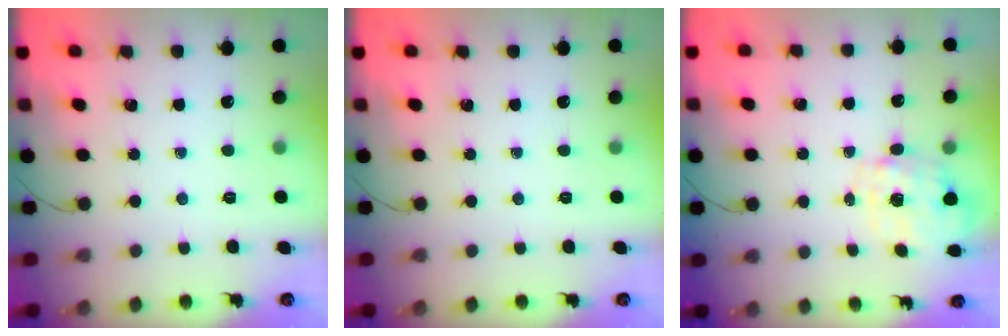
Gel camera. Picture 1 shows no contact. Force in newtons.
{"total": 0.0}
{"total": 2.8, "press": 2.6, "slide": 0.9}